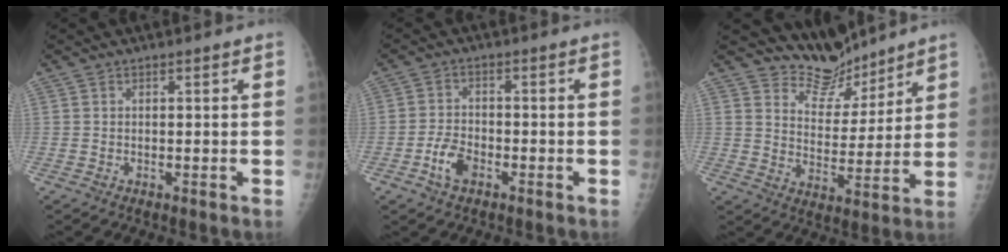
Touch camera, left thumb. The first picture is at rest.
{"total": 4.7, "force": [-2.5, 2.8, 2.7], "torque": [-0.047, 0.016, -0.048]}
{"total": 8.4, "force": [7.7, 3.3, -0.3], "torque": [0.035, -0.071, 0.143]}